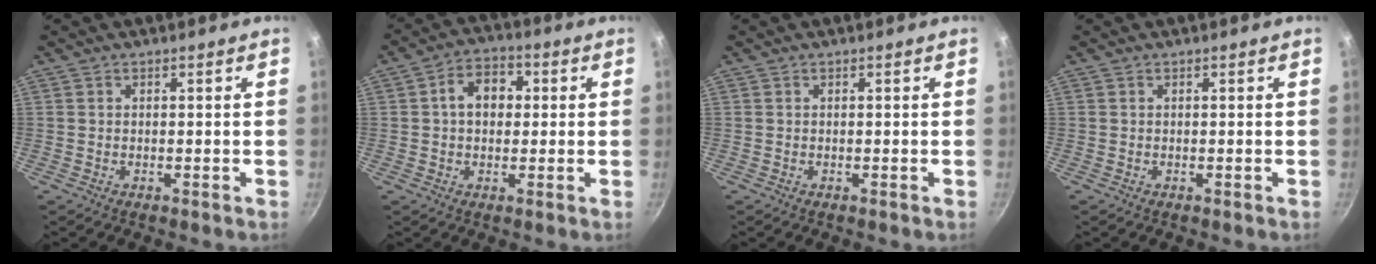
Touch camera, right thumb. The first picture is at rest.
{"total": 7.4, "force": [0.9, 5.5, 4.9], "torque": [-0.045, 0.015, 0.004]}
{"total": 0.0}
{"total": 0.0}